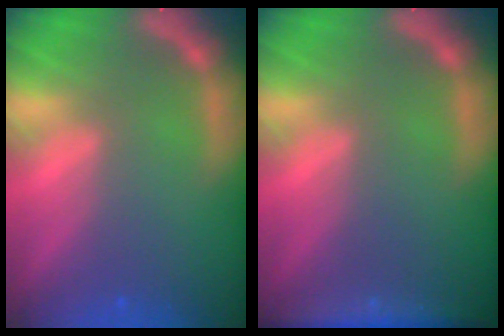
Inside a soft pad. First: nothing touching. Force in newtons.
{"total": 3.9}